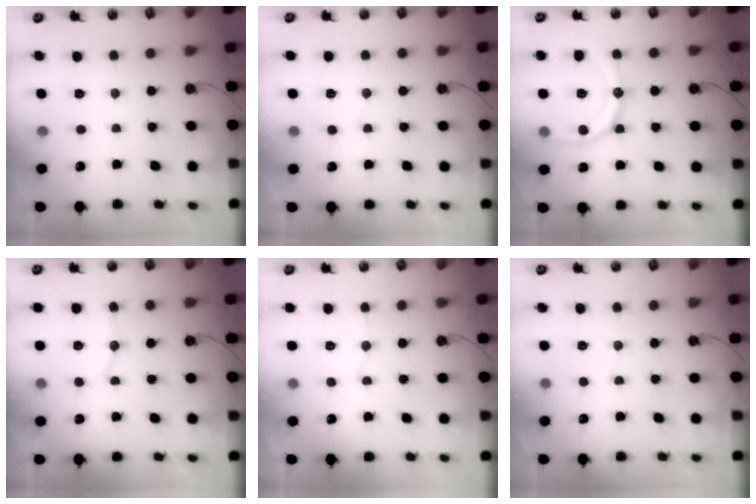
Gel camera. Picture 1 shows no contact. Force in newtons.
{"total": 3.0, "press": 3.0, "slide": 0.3}
{"total": 13.5, "press": 13.4, "slide": 1.5}
{"total": 7.7, "press": 7.5, "slide": 1.6}
{"total": 4.6, "press": 4.5, "slide": 0.9}
{"total": 2.6, "press": 2.6, "slide": 0.2}